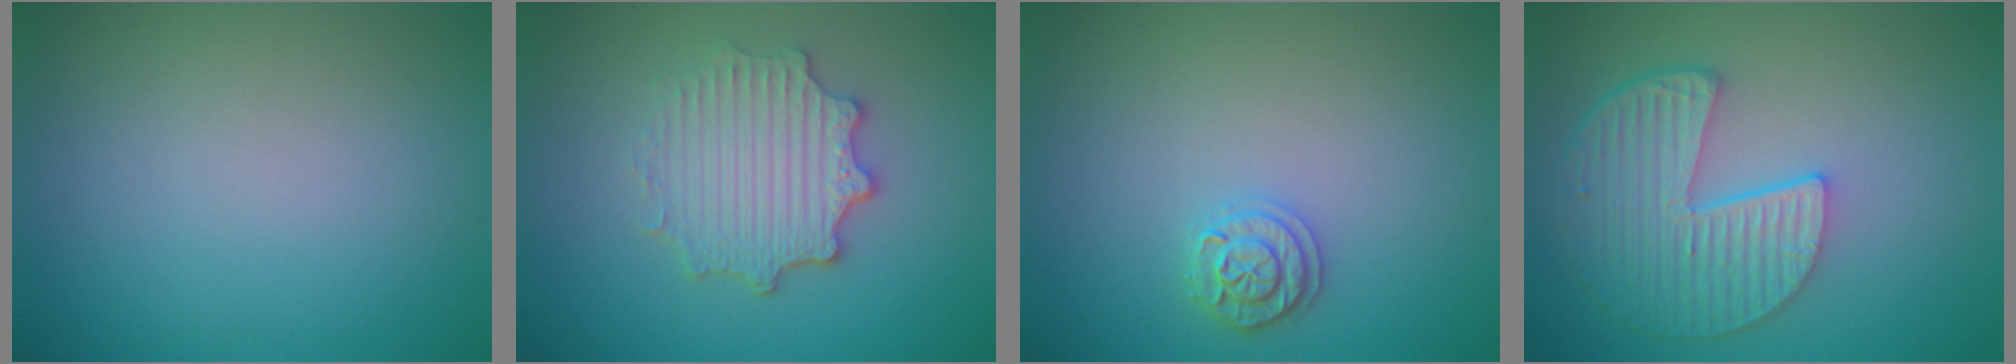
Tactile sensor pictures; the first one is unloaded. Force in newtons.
{"total": 4.4, "press": 3.6, "slide": 2.5}
{"total": 1.9, "press": 1.9, "slide": 0.3}
{"total": 6.2, "press": 4.7, "slide": 4.0}